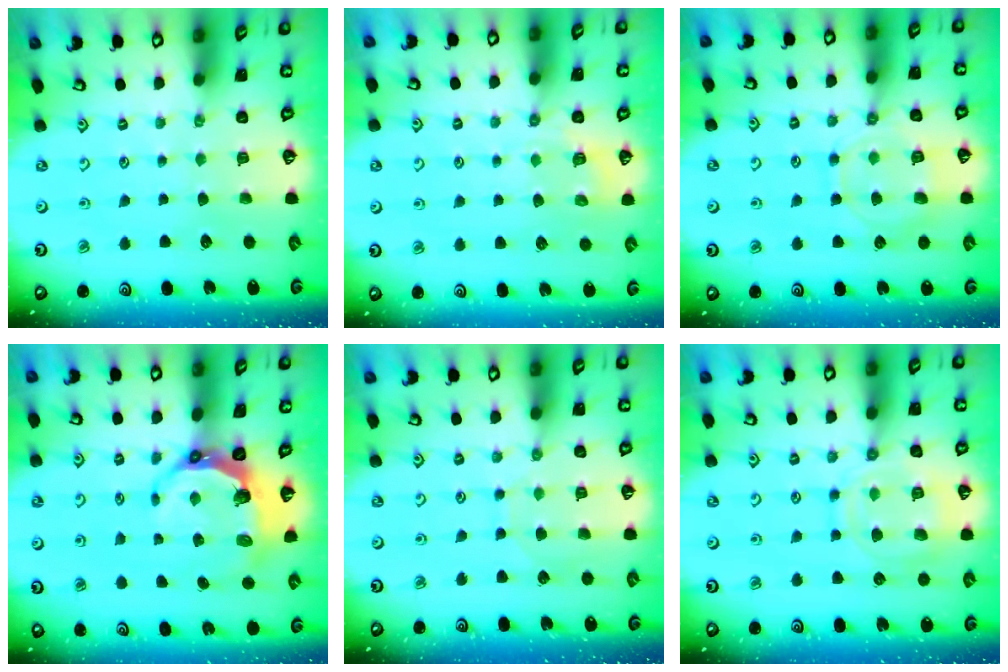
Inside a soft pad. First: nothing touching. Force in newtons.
{"total": 5.1, "press": 4.9, "slide": 1.4}
{"total": 11.2, "press": 11.2, "slide": 1.1}
{"total": 7.0, "press": 5.6, "slide": 4.2}
{"total": 5.1, "press": 5.0, "slide": 0.5}
{"total": 13.7, "press": 13.7, "slide": 1.2}